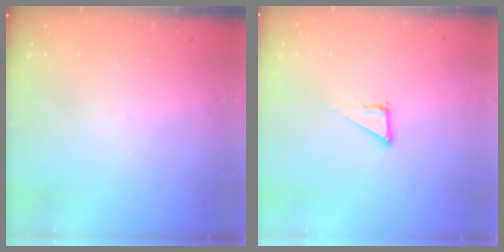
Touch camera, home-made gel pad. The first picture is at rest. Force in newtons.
{"total": 4.7, "press": 4.7, "slide": 0.2}